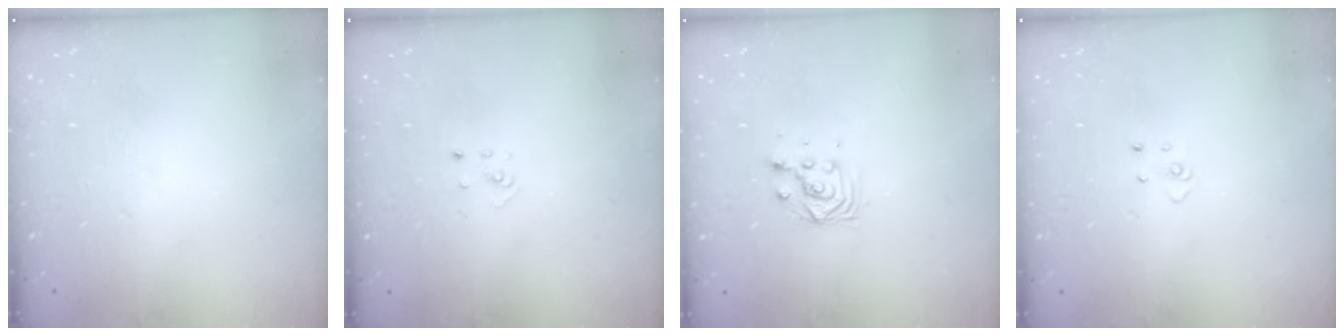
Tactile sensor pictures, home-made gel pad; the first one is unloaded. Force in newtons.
{"total": 2.1, "press": 2.1, "slide": 0.1}
{"total": 3.8, "press": 3.7, "slide": 0.6}
{"total": 2.9, "press": 2.9, "slide": 0.2}